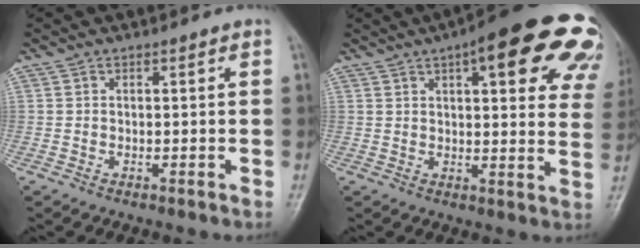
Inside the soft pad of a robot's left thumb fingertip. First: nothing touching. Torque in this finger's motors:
{"motor_torque": [0.61, 0.63, 1.68, -1.09, 0.08]}